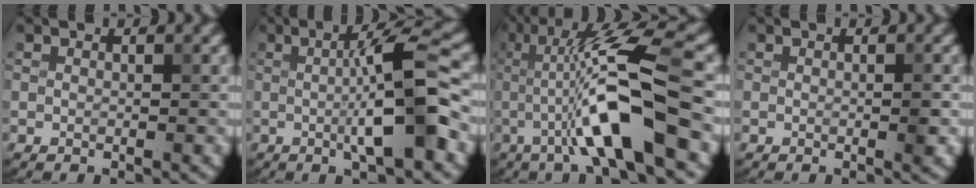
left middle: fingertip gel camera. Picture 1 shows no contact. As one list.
[{"total": 8.1, "force": [-0.3, 1.4, 8.0], "torque": [-0.117, 0.002, -0.006]}, {"total": 9.7, "force": [-1.9, 1.4, 9.4], "torque": [-0.155, 0.014, -0.037]}, {"total": 0.8, "force": [-0.1, 0.1, 0.8], "torque": [-0.011, -0.001, -0.001]}]